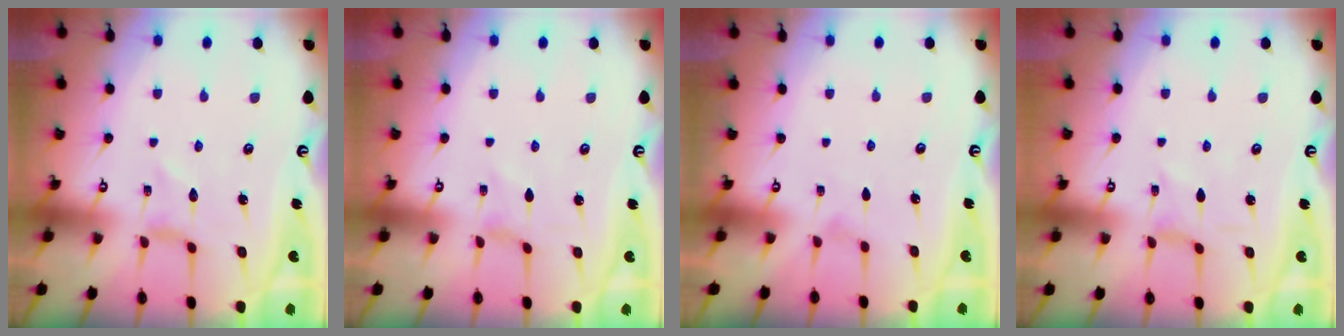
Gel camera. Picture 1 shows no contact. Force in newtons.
{"total": 0.0}
{"total": 0.0}
{"total": 0.6, "press": 0.6, "slide": 0.1}